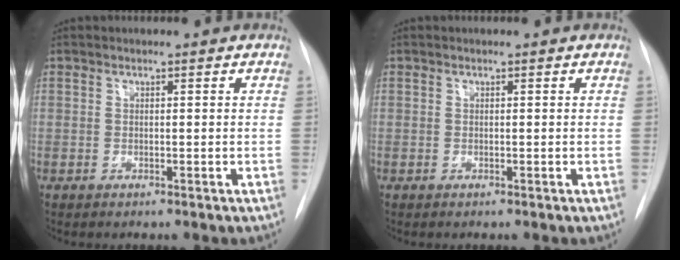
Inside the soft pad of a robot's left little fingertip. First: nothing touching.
{"total": 0.0}